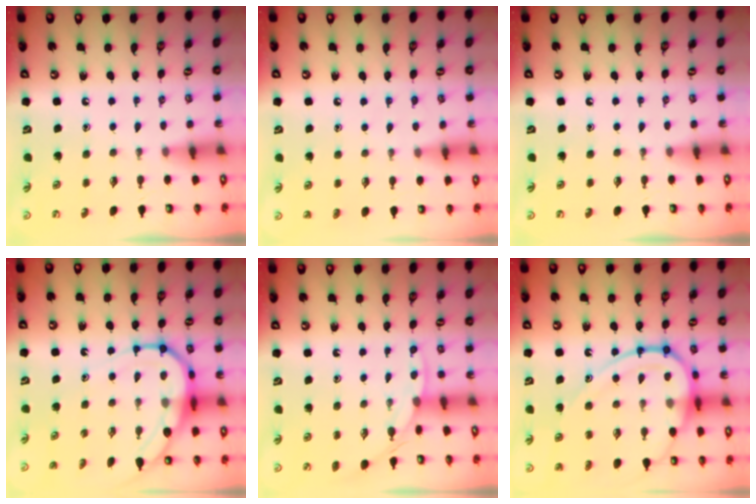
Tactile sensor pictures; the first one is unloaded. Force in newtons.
{"total": 4.1, "press": 4.1, "slide": 0.4}
{"total": 0.0}
{"total": 10.2, "press": 10.2, "slide": 1.0}
{"total": 2.9, "press": 2.9, "slide": 0.4}
{"total": 15.2, "press": 15.2, "slide": 1.0}